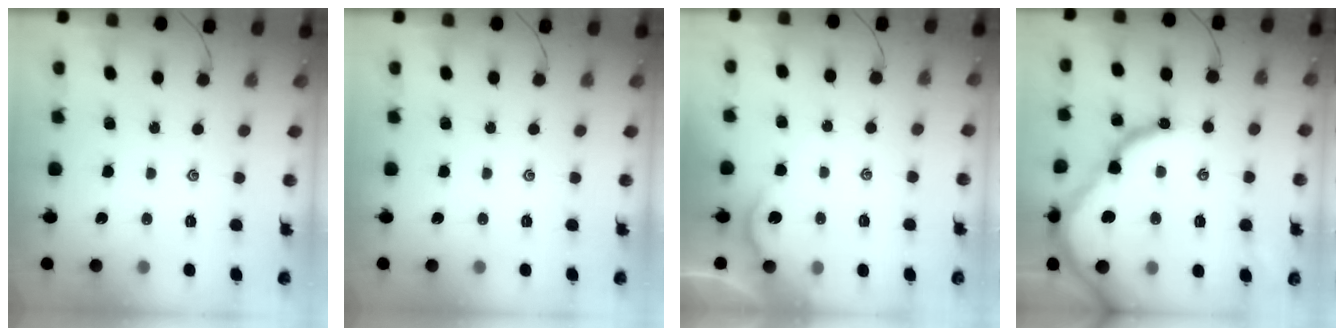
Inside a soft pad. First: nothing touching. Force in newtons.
{"total": 0.0}
{"total": 2.3, "press": 2.2, "slide": 0.4}
{"total": 19.0, "press": 18.9, "slide": 1.9}